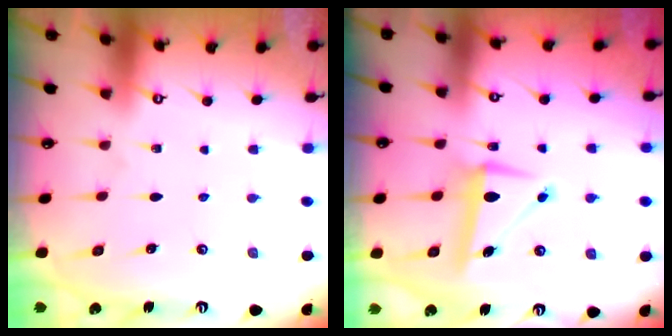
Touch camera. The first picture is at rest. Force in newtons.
{"total": 8.3, "press": 8.2, "slide": 1.3}